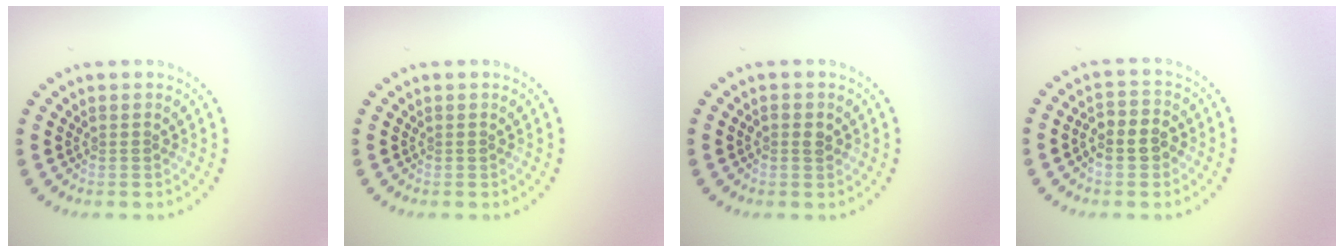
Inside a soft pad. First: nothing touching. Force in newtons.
{"total": 0.0}
{"total": 1.2, "press": 1.2, "slide": 0.0}
{"total": 3.0, "press": 2.9, "slide": 0.9}